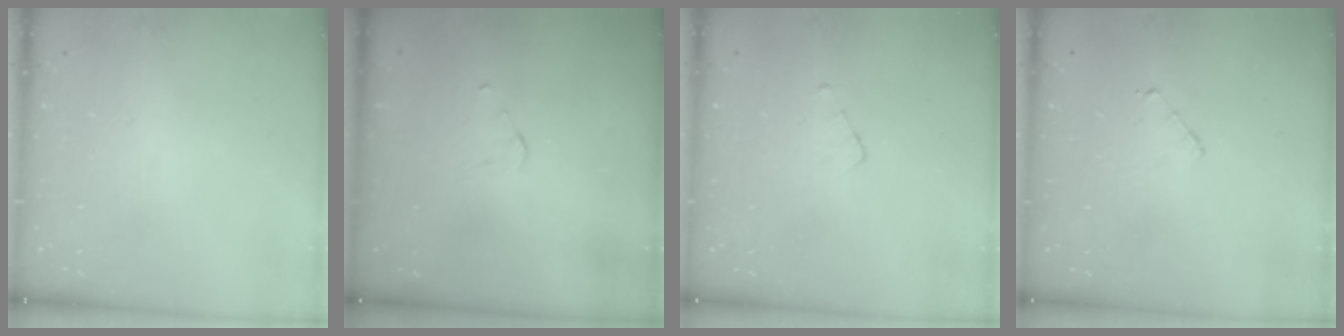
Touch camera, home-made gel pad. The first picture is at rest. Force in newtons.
{"total": 3.0, "press": 3.0, "slide": 0.2}
{"total": 2.7, "press": 2.7, "slide": 0.3}
{"total": 3.5, "press": 3.5, "slide": 0.3}